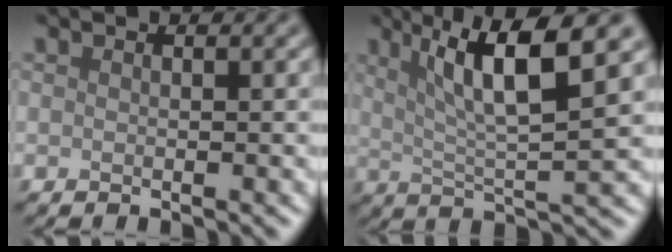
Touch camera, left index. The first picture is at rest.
{"total": 8.0, "force": [3.3, 1.7, 7.1], "torque": [-0.116, 0.004, 0.061]}